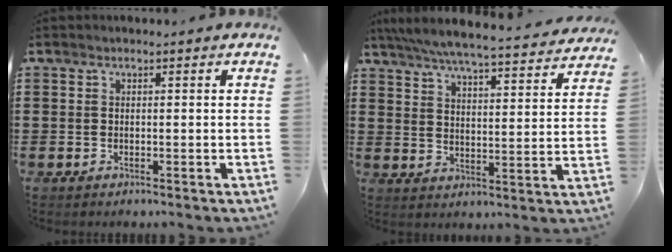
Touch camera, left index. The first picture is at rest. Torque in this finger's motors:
{"motor_torque": [2.14, 0.00, 0.52, 0.12]}